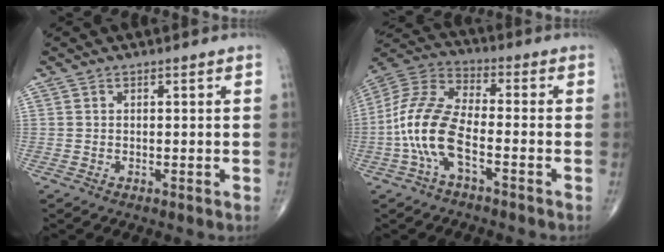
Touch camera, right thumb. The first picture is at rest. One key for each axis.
{"total": 13.1, "fx": -4.0, "fy": 5.7, "fz": 11.1, "tx": -0.242, "ty": 0.038, "tz": -0.084}